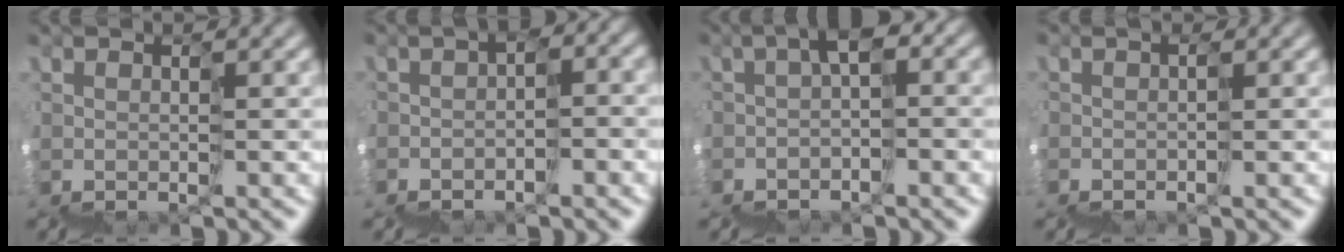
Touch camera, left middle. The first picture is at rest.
{"total": 2.9, "force": [-2.3, 1.0, 1.6], "torque": [-0.029, -0.003, -0.032]}
{"total": 1.7, "force": [-1.5, -0.2, 0.9], "torque": [-0.028, 0.006, -0.039]}
{"total": 1.3, "force": [-1.1, 0.6, 0.3], "torque": [0.000, 0.003, -0.021]}